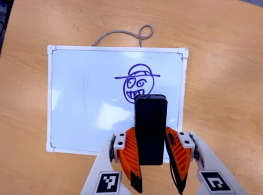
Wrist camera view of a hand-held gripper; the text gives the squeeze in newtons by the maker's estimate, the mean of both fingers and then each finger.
{"total": 4.5, "left": 3.0, "right": 6.0}